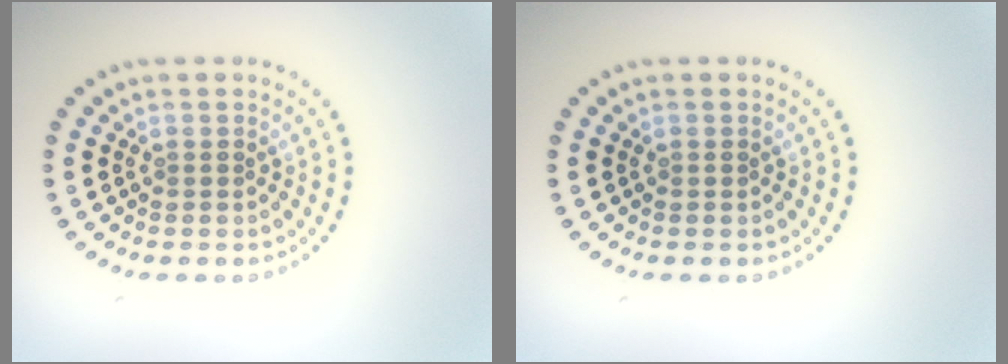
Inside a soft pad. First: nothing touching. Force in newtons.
{"total": 0.0}